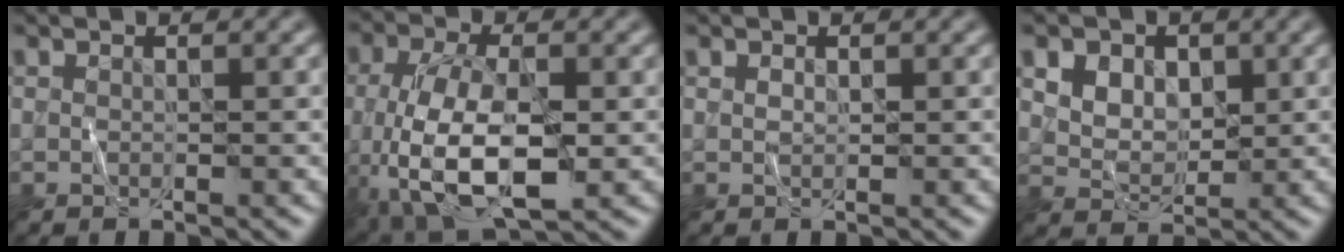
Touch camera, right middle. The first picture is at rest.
{"total": 9.3, "force": [-2.1, 4.6, 7.8], "torque": [-0.169, -0.009, -0.034]}
{"total": 0.5, "force": [0.2, 0.3, 0.4], "torque": [-0.007, 0.002, 0.004]}
{"total": 6.8, "force": [3.2, 4.8, 3.6], "torque": [-0.067, 0.016, 0.047]}